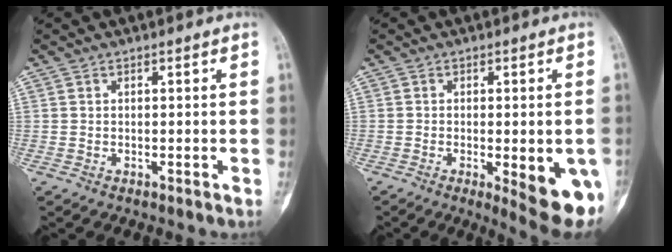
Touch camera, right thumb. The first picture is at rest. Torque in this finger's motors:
{"motor_torque": [0.01, 0.54, -0.17, -0.01, 0.07]}